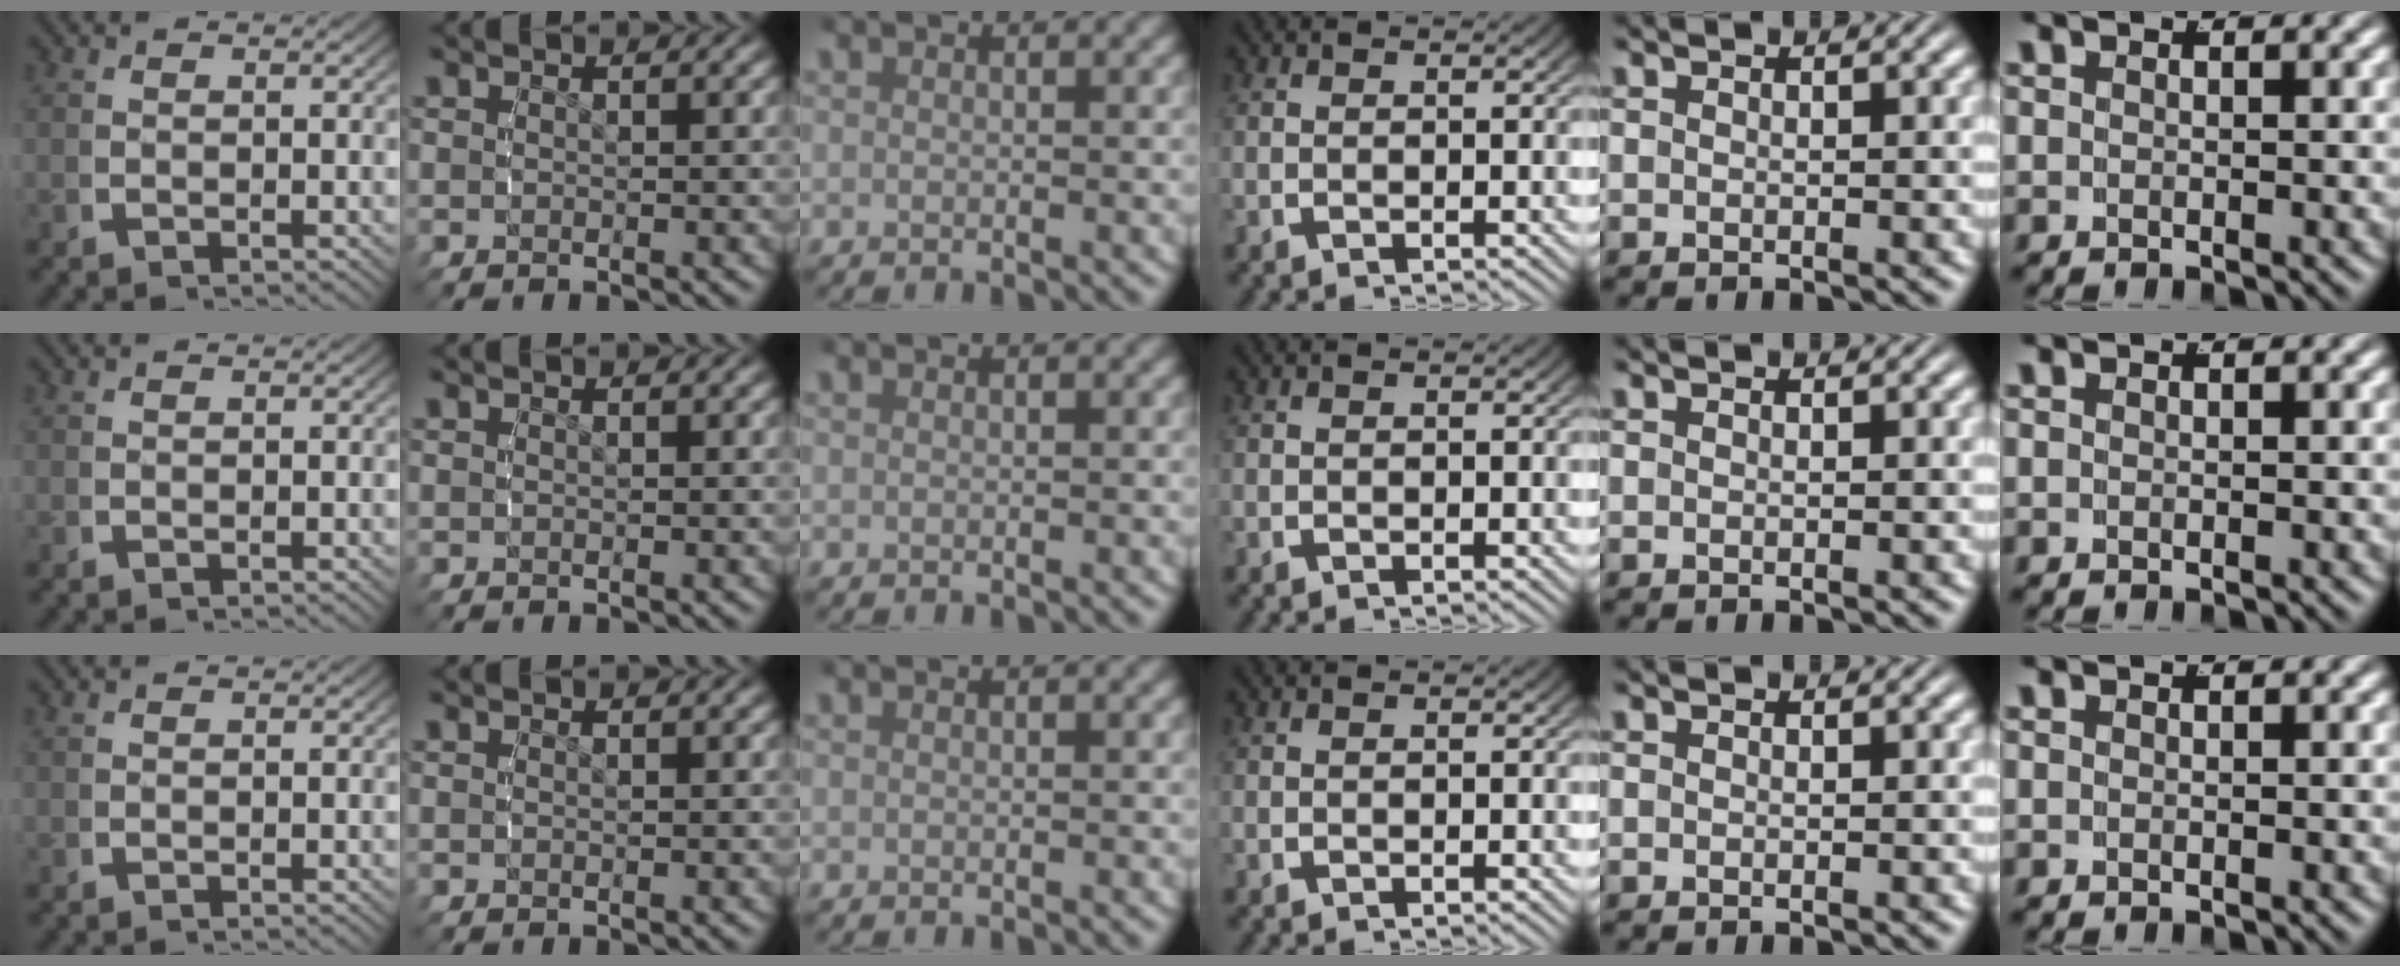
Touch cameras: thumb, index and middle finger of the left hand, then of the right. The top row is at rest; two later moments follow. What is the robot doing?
{"motion": "reach", "object": "dispenser bottle"}